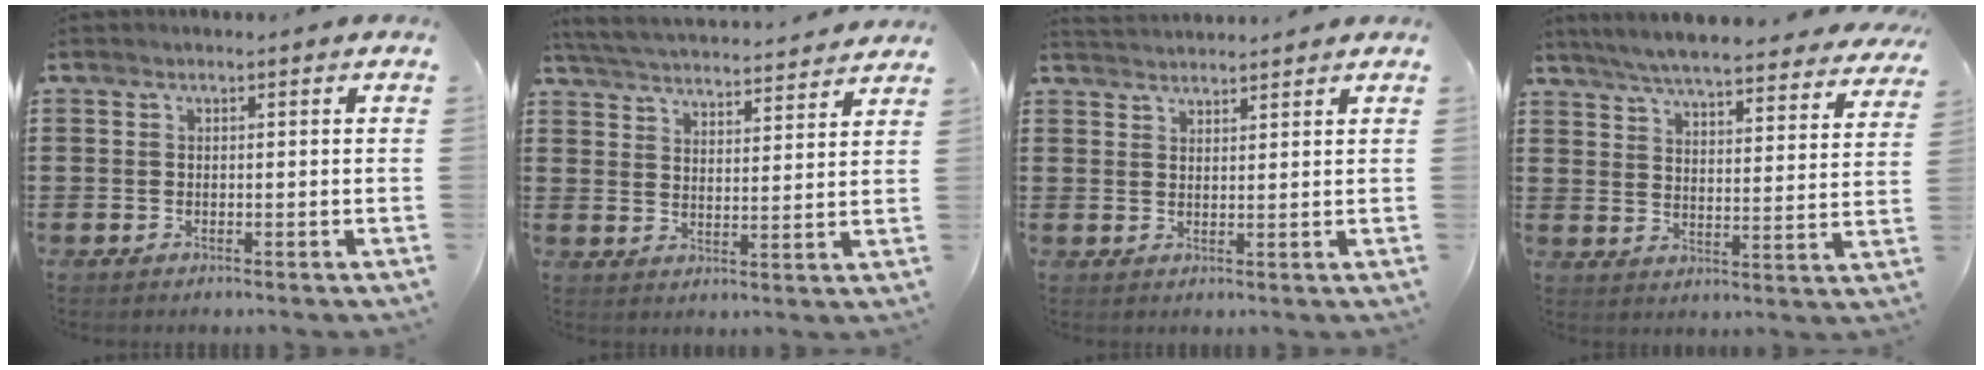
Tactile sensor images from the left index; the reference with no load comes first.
{"total": 4.8, "force": [4.8, -0.3, 0.5], "torque": [-0.033, -0.034, 0.081]}
{"total": 2.3, "force": [2.3, 0.0, -0.1], "torque": [-0.004, -0.003, 0.045]}
{"total": 6.3, "force": [6.0, -0.2, 2.0], "torque": [-0.065, -0.038, 0.103]}